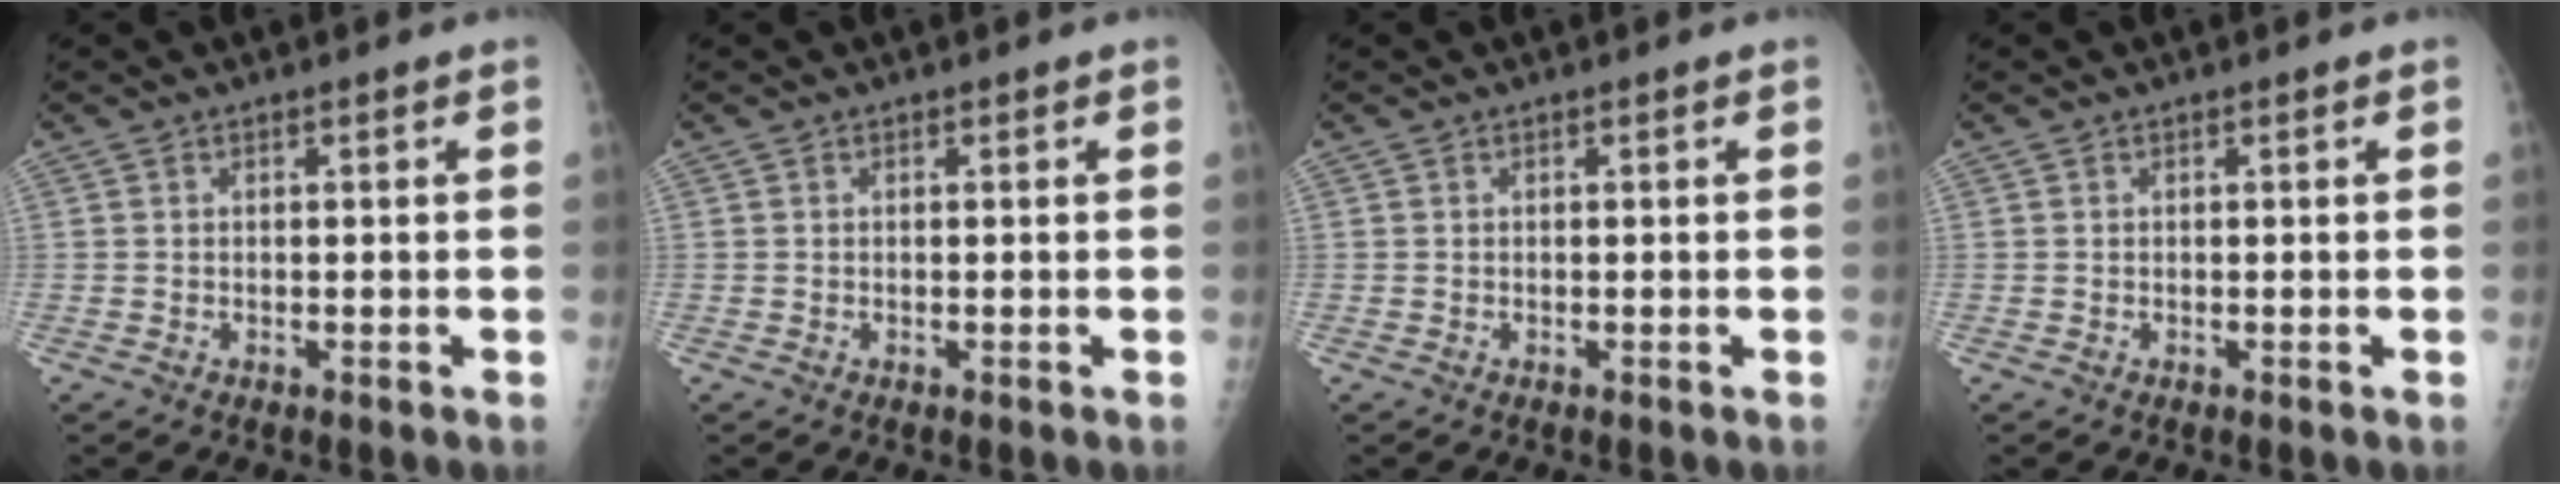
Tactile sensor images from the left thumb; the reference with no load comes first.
{"total": 0.0}
{"total": 0.0}
{"total": 0.0}